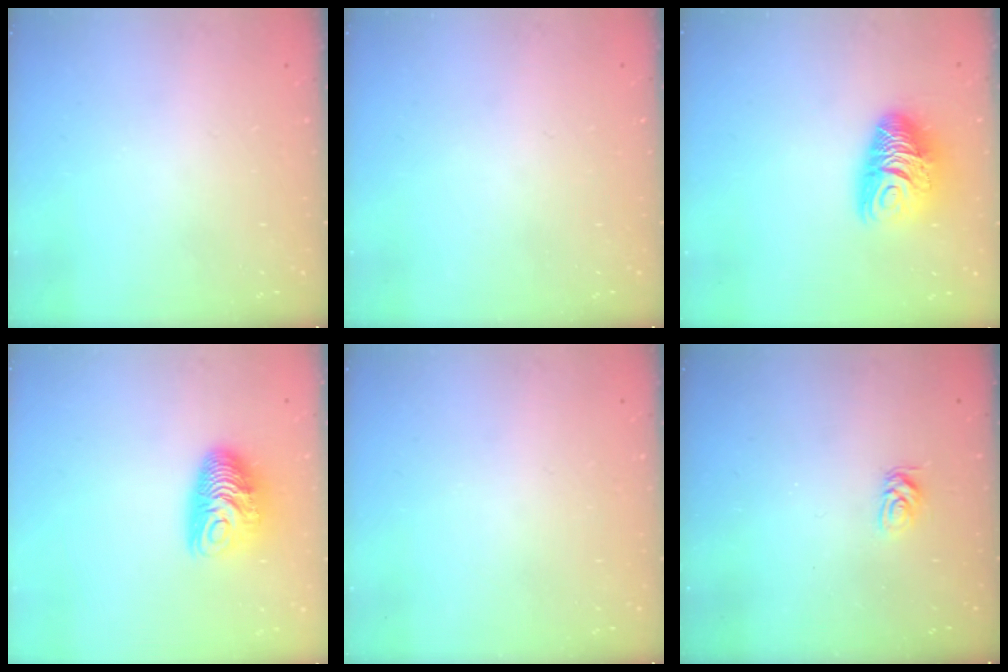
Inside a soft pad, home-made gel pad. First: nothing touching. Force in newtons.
{"total": 0.0}
{"total": 11.6, "press": 11.6, "slide": 1.3}
{"total": 10.3, "press": 10.3, "slide": 0.5}
{"total": 0.0}
{"total": 3.4, "press": 3.4, "slide": 0.5}